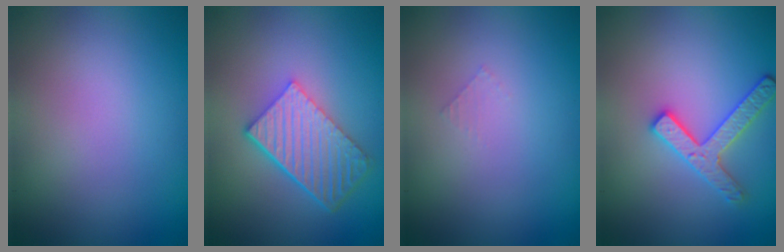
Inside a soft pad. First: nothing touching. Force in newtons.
{"total": 5.8, "press": 4.0, "slide": 4.2}
{"total": 0.5, "press": 0.5, "slide": 0.1}
{"total": 2.9, "press": 2.8, "slide": 0.6}